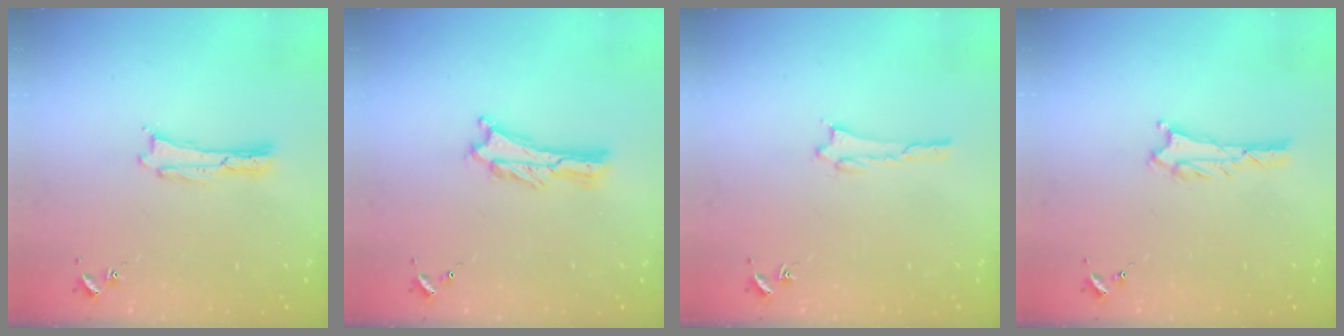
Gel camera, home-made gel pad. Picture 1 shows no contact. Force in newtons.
{"total": 1.3, "press": 1.3, "slide": 0.3}
{"total": 1.4, "press": 1.4, "slide": 0.2}
{"total": 0.7, "press": 0.7, "slide": 0.1}